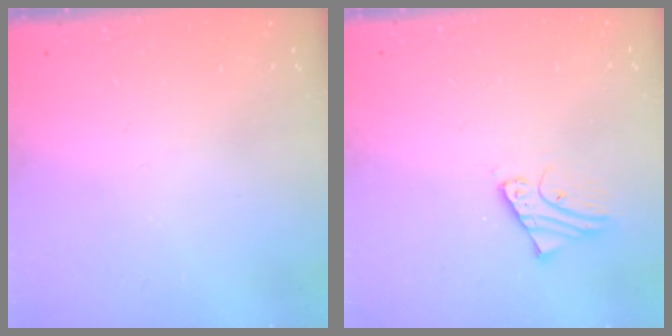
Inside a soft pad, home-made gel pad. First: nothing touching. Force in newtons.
{"total": 2.4, "press": 2.4, "slide": 0.1}